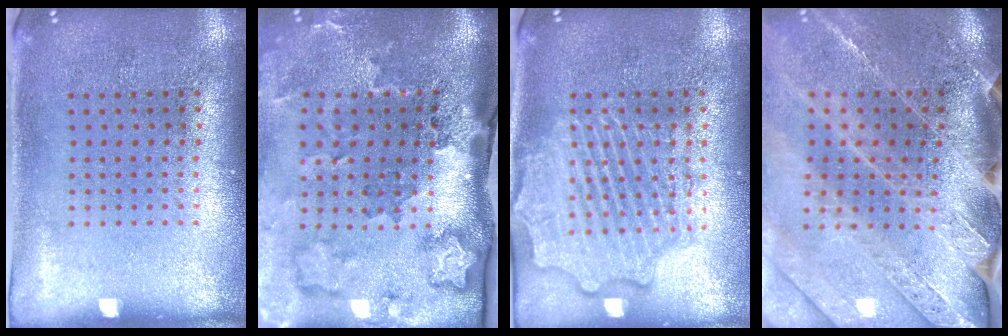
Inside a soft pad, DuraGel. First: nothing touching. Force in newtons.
{"total": 3.5, "press": 2.2, "slide": 2.7}
{"total": 4.1, "press": 4.1, "slide": 0.6}
{"total": 3.8, "press": 3.2, "slide": 2.1}